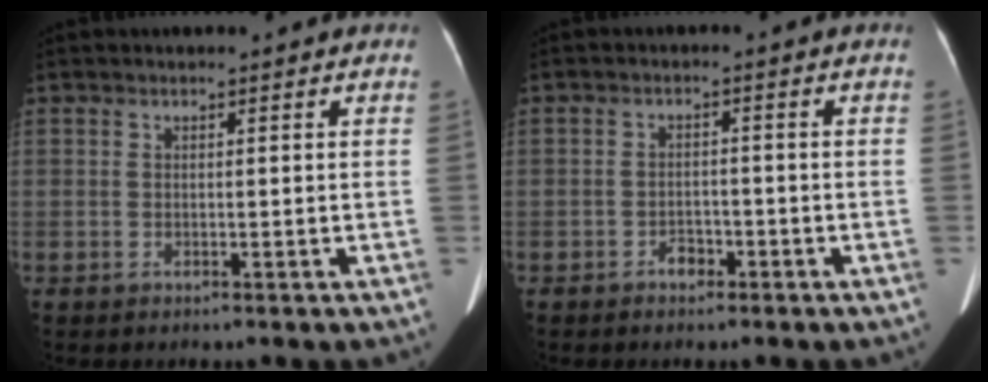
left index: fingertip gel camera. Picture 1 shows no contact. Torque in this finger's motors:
{"motor_torque": [-0.08, 0.08, 0.01, 0.00]}